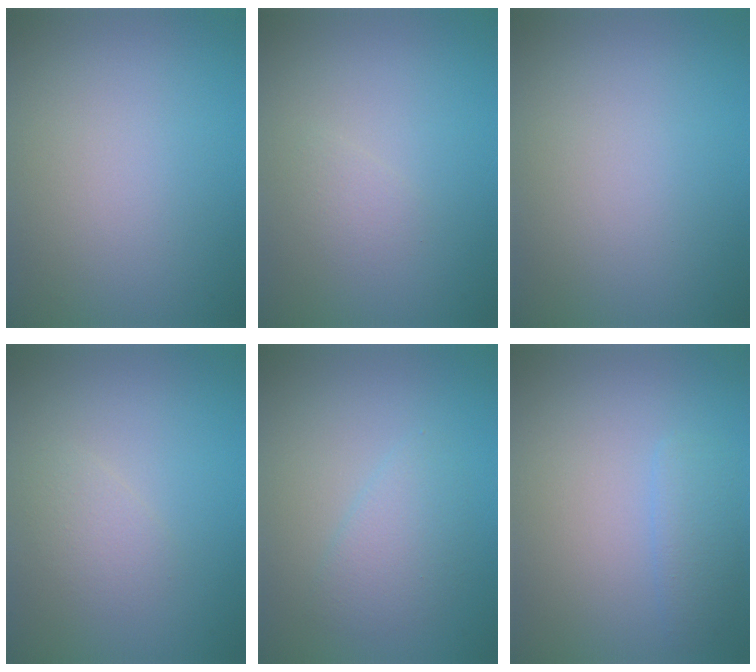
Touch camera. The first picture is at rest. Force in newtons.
{"total": 0.9, "press": 0.9, "slide": 0.0}
{"total": 0.0}
{"total": 1.4, "press": 1.4, "slide": 0.1}
{"total": 2.3, "press": 2.3, "slide": 0.1}
{"total": 1.9, "press": 1.9, "slide": 0.2}